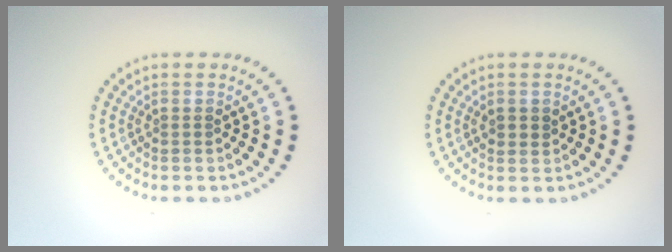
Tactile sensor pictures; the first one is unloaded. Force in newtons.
{"total": 1.2, "press": 1.2, "slide": 0.4}